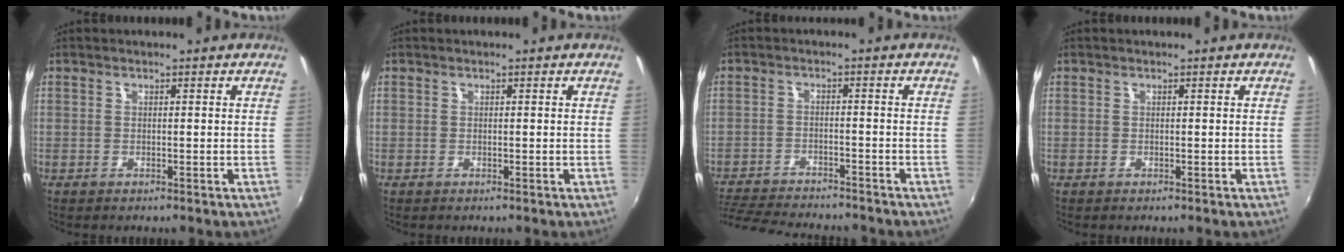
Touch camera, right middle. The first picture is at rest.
{"total": 0.0}
{"total": 14.0, "force": [-12.6, 2.8, 5.4], "torque": [-0.129, -0.017, -0.197]}
{"total": 0.0}